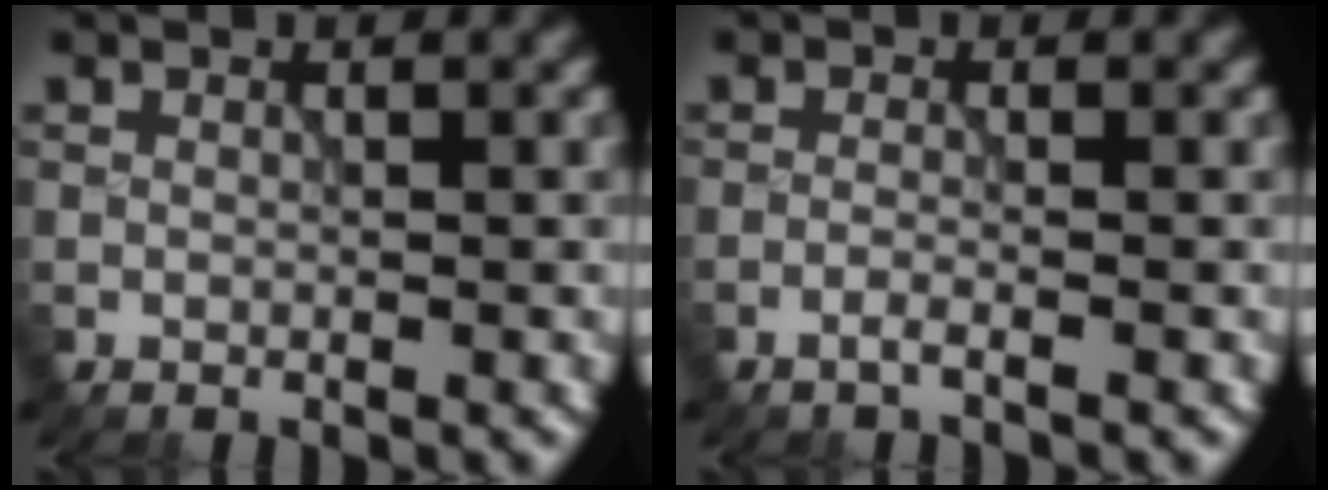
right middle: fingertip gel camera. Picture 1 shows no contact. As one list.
[{"total": 1.2, "force": [-0.7, 0.2, 0.9], "torque": [-0.012, 0.001, -0.022]}]